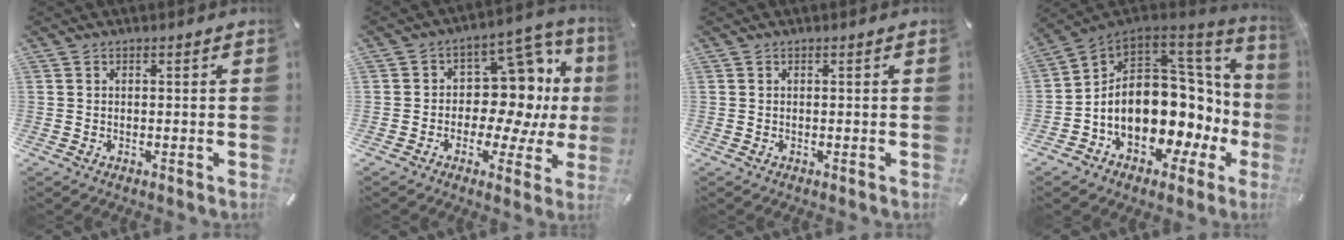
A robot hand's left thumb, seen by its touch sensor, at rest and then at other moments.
{"total": 15.0, "force": [2.3, 11.1, 9.8], "torque": [-0.118, -0.033, 0.044]}
{"total": 0.0}
{"total": 18.2, "force": [-2.5, 12.2, 13.3], "torque": [-0.245, -0.029, -0.032]}